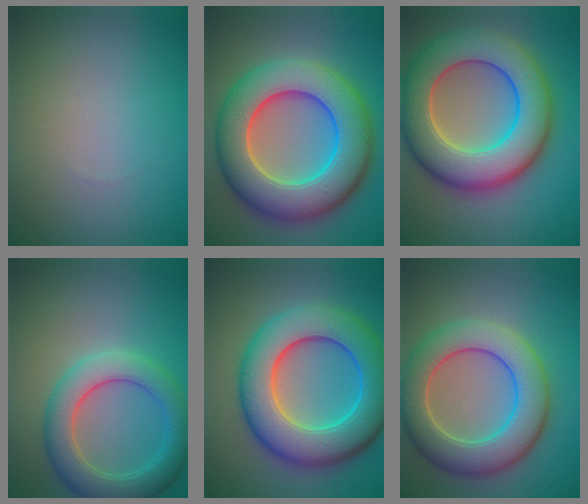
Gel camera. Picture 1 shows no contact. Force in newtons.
{"total": 12.6, "press": 12.5, "slide": 0.5}
{"total": 11.8, "press": 11.8, "slide": 0.8}
{"total": 5.6, "press": 5.6, "slide": 0.2}
{"total": 11.2, "press": 11.2, "slide": 0.2}
{"total": 8.2, "press": 8.2, "slide": 0.2}